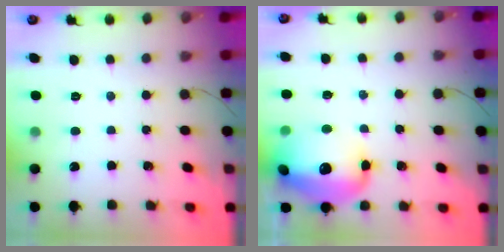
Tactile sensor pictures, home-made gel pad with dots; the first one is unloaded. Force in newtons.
{"total": 19.7, "press": 18.4, "slide": 7.2}